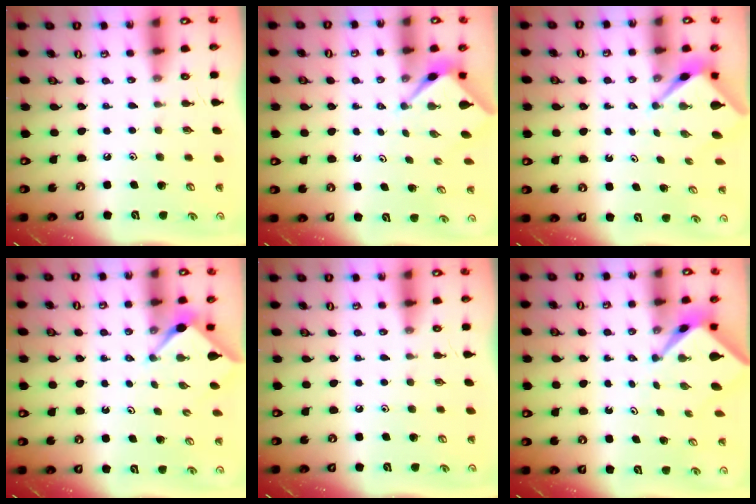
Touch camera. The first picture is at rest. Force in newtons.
{"total": 2.6, "press": 2.6, "slide": 0.3}
{"total": 2.6, "press": 2.6, "slide": 0.1}
{"total": 3.1, "press": 3.1, "slide": 0.3}
{"total": 0.0}
{"total": 2.5, "press": 2.5, "slide": 0.2}